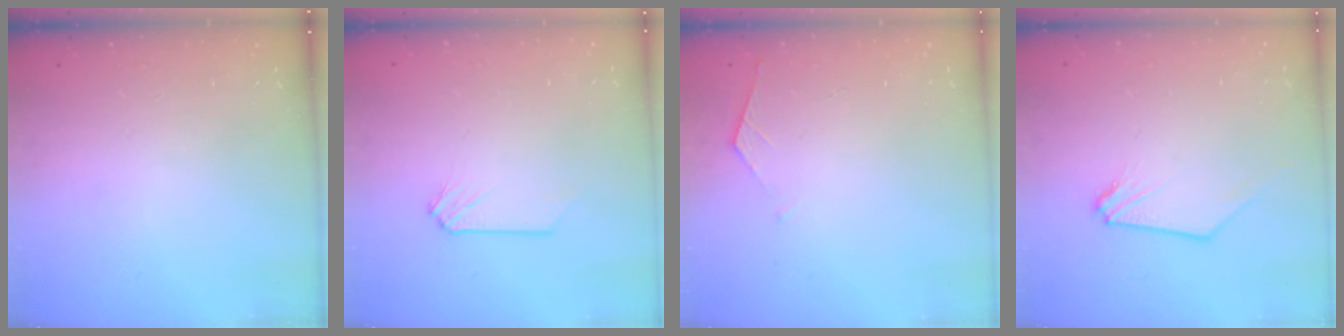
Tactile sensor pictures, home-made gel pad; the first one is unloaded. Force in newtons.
{"total": 0.0}
{"total": 3.7, "press": 3.6, "slide": 0.4}
{"total": 0.7, "press": 0.7, "slide": 0.1}